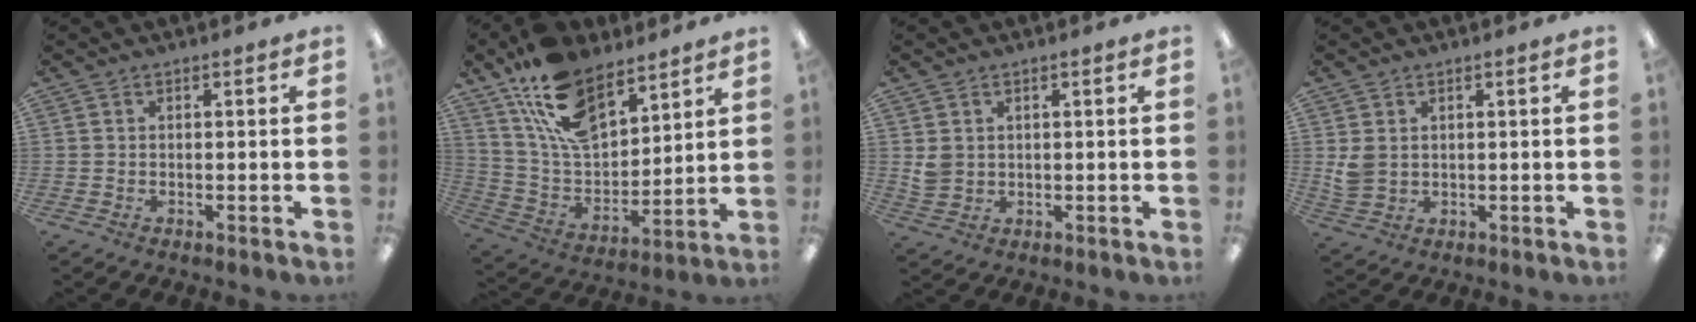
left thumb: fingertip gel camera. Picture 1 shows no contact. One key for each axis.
{"total": 18.0, "fx": 11.8, "fy": 9.1, "fz": 10.2, "tx": -0.202, "ty": -0.052, "tz": 0.221}
{"total": 3.2, "fx": 1.0, "fy": 2.7, "fz": 1.4, "tx": -0.029, "ty": 0.003, "tz": 0.022}
{"total": 3.8, "fx": 1.1, "fy": 2.8, "fz": 2.3, "tx": -0.052, "ty": -0.002, "tz": 0.024}